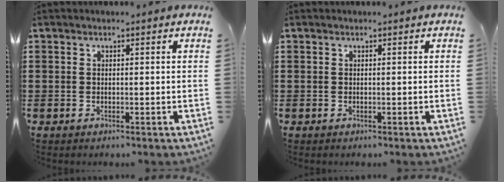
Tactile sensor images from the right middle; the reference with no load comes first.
{"total": 0.0}